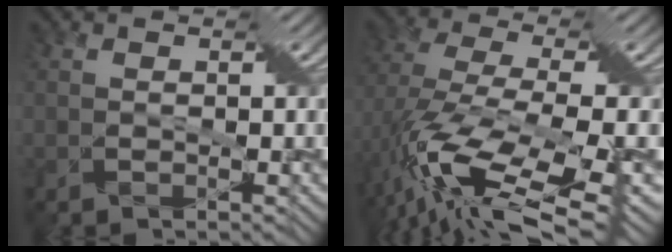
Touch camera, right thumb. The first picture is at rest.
{"total": 14.1, "force": [-6.0, 4.4, 12.0], "torque": [-0.293, -0.014, -0.097]}